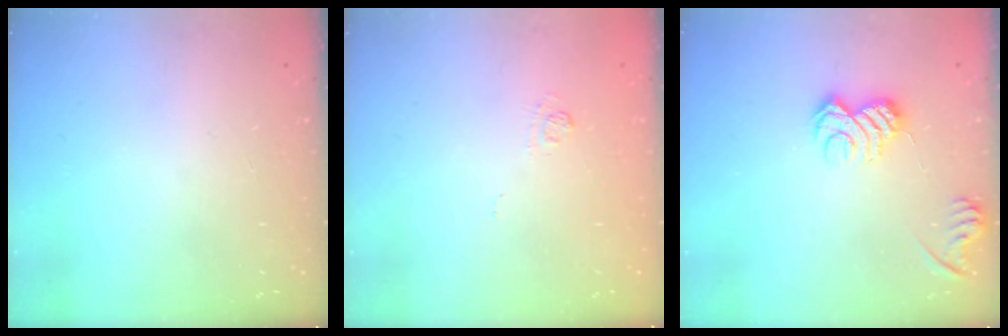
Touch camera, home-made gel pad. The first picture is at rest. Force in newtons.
{"total": 6.6, "press": 6.5, "slide": 1.3}
{"total": 10.1, "press": 10.1, "slide": 0.4}